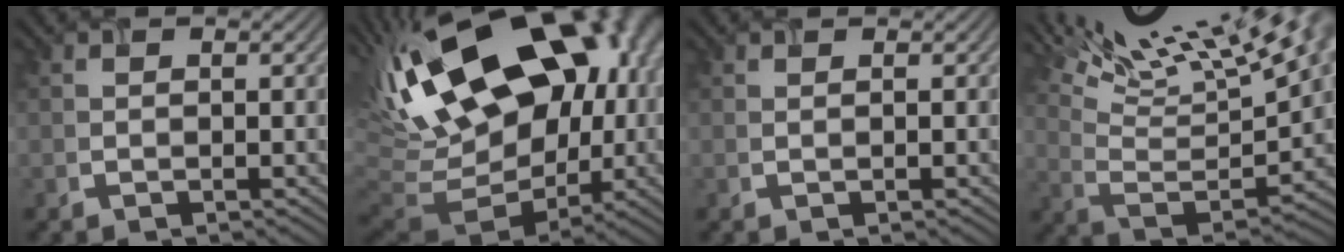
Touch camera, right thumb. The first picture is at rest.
{"total": 21.1, "force": [3.9, 12.9, 16.2], "torque": [-0.282, -0.016, 0.101]}
{"total": 0.0}
{"total": 17.0, "force": [11.2, 4.0, 12.2], "torque": [-0.200, 0.008, 0.174]}